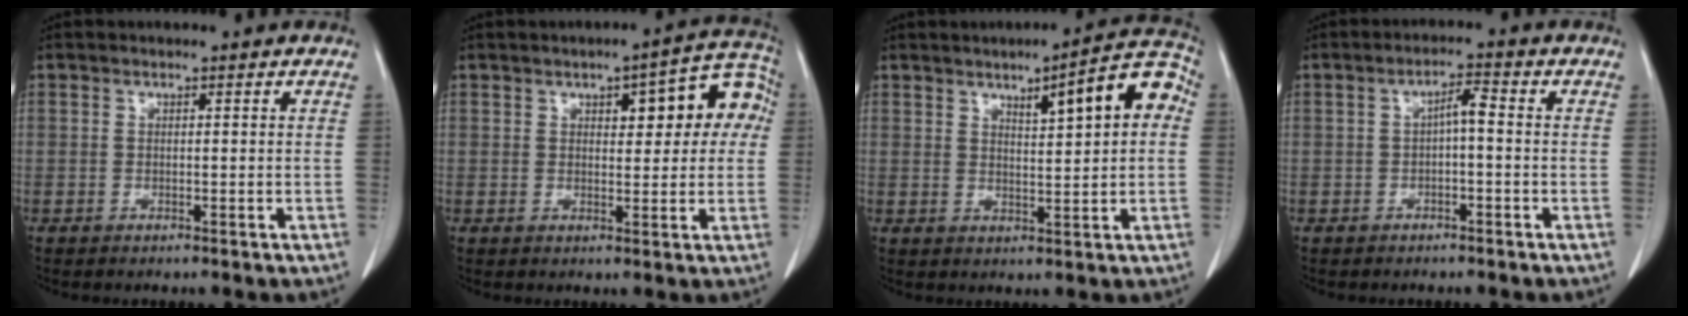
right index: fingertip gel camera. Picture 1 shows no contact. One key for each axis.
{"total": 9.8, "fx": 2.6, "fy": 3.6, "fz": 8.7, "tx": -0.095, "ty": 0.035, "tz": 0.032}
{"total": 9.5, "fx": 2.9, "fy": 1.9, "fz": 8.8, "tx": -0.118, "ty": 0.025, "tz": 0.040}
{"total": 2.8, "fx": -0.1, "fy": 0.7, "fz": 2.8, "tx": -0.049, "ty": 0.014, "tz": 0.002}